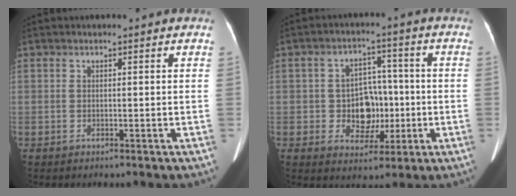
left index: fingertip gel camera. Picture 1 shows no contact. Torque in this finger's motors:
{"motor_torque": [0.11, 0.03, -0.04, -0.01]}